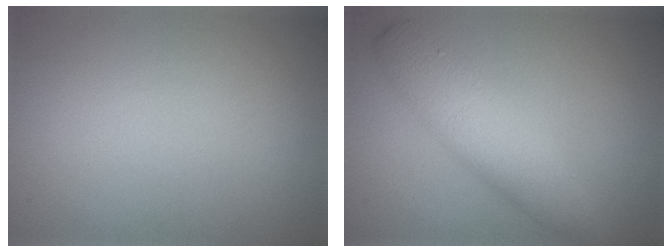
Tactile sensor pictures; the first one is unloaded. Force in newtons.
{"total": 4.5, "press": 4.5, "slide": 0.1}